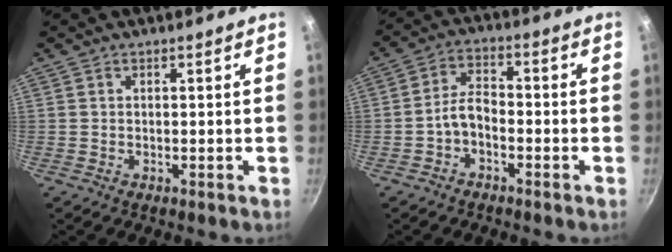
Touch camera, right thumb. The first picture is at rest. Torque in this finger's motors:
{"motor_torque": [0.28, -0.17, -0.26, 0.09, 0.01]}